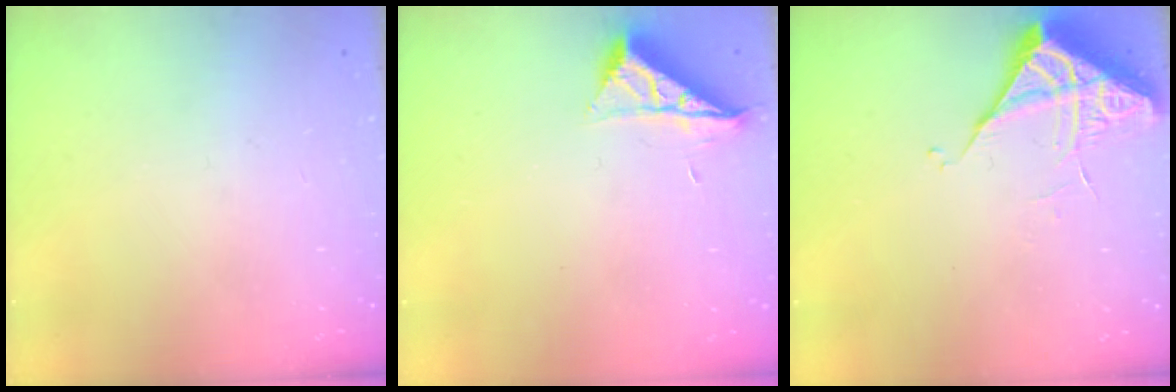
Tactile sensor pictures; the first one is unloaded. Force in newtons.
{"total": 6.6, "press": 6.6, "slide": 0.3}
{"total": 5.8, "press": 5.8, "slide": 0.2}